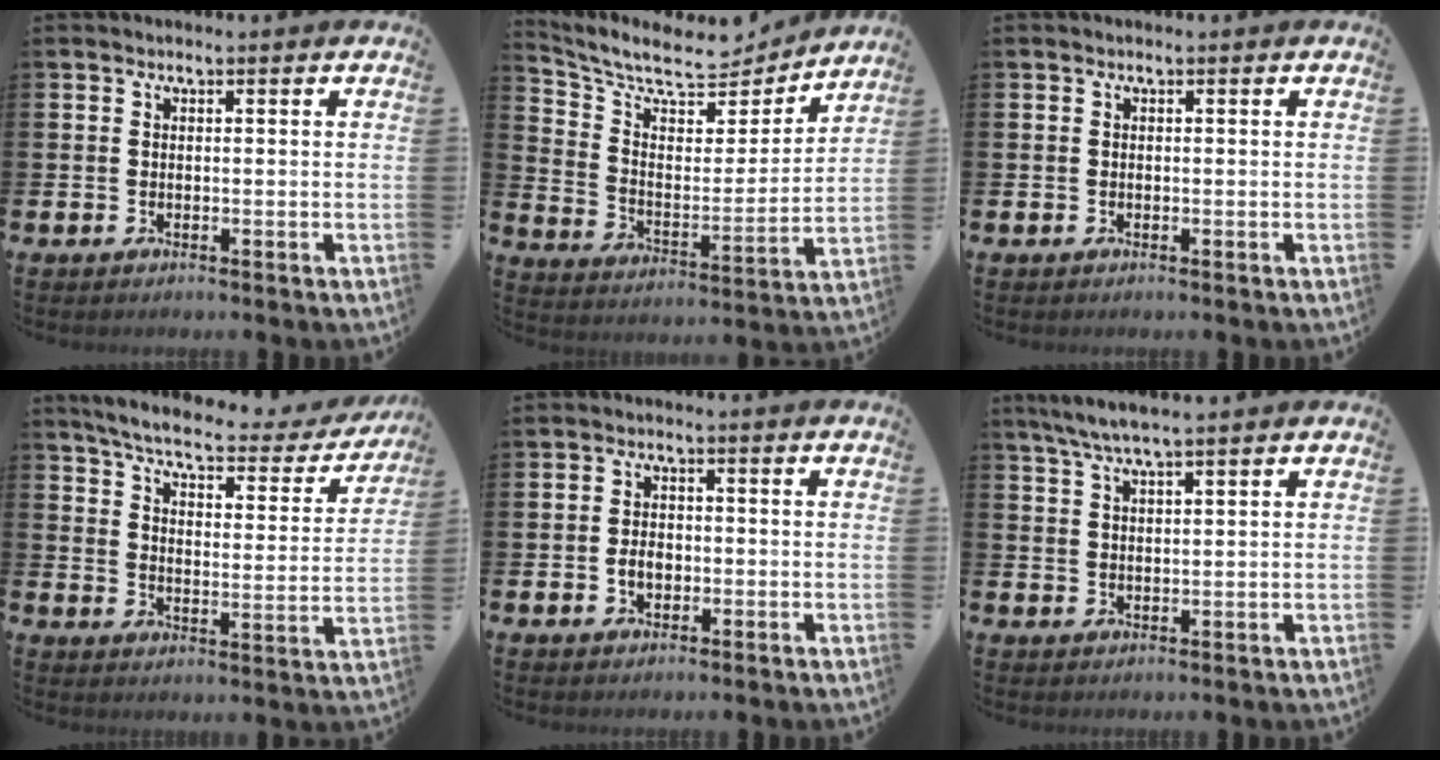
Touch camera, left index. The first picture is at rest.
{"total": 8.8, "force": [7.7, 3.1, 3.0], "torque": [-0.097, -0.056, 0.132]}
{"total": 0.0}
{"total": 6.0, "force": [5.3, 1.0, 2.6], "torque": [-0.069, -0.038, 0.083]}
{"total": 2.5, "force": [-0.6, 1.8, 1.6], "torque": [-0.023, 0.002, -0.016]}
{"total": 4.5, "force": [3.9, 0.1, 2.2], "torque": [-0.060, -0.003, 0.071]}